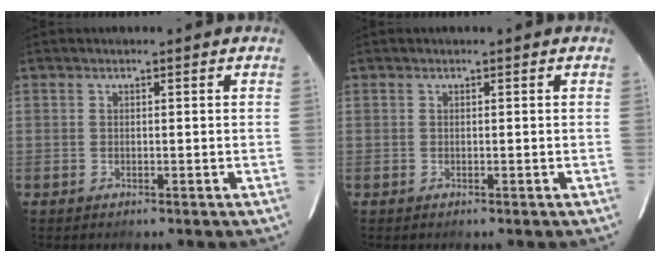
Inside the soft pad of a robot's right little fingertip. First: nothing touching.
{"total": 0.0}